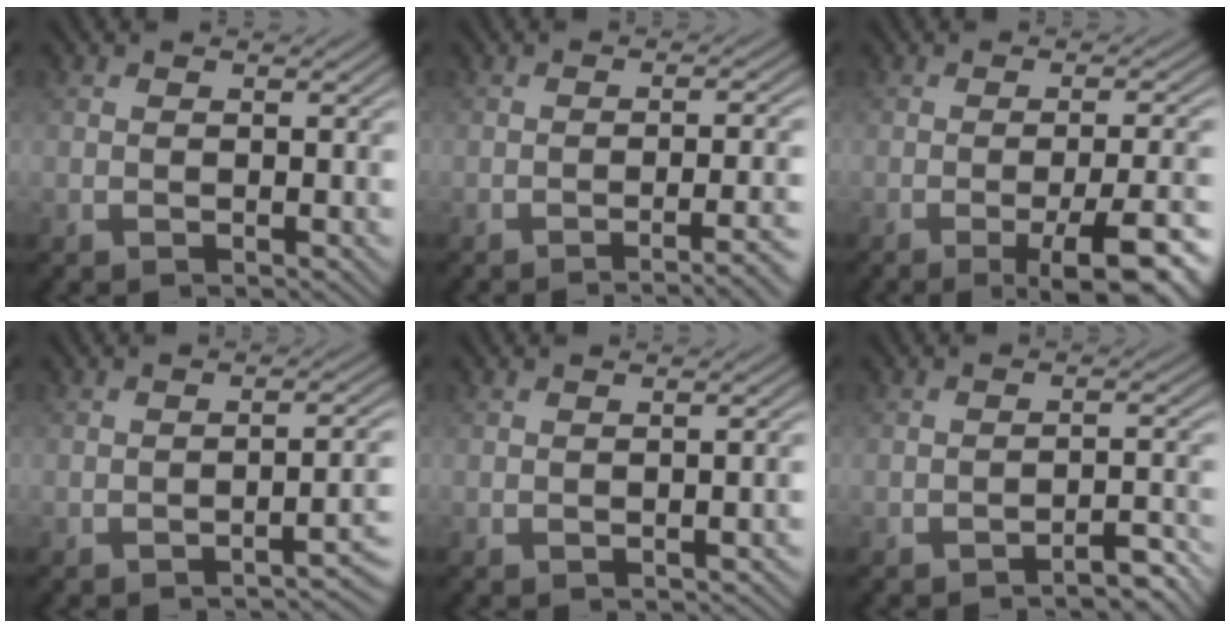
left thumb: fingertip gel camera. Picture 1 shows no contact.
{"total": 5.1, "force": [-2.7, 1.0, 4.2], "torque": [-0.050, 0.010, -0.043]}
{"total": 8.3, "force": [-3.9, 1.7, 7.1], "torque": [-0.103, -0.002, -0.053]}
{"total": 3.7, "force": [-2.4, 0.7, 2.7], "torque": [-0.030, 0.012, -0.042]}
{"total": 0.8, "force": [-0.4, 0.2, 0.7], "torque": [-0.007, 0.001, -0.004]}
{"total": 3.2, "force": [-2.7, 0.4, 1.6], "torque": [-0.018, 0.009, -0.040]}